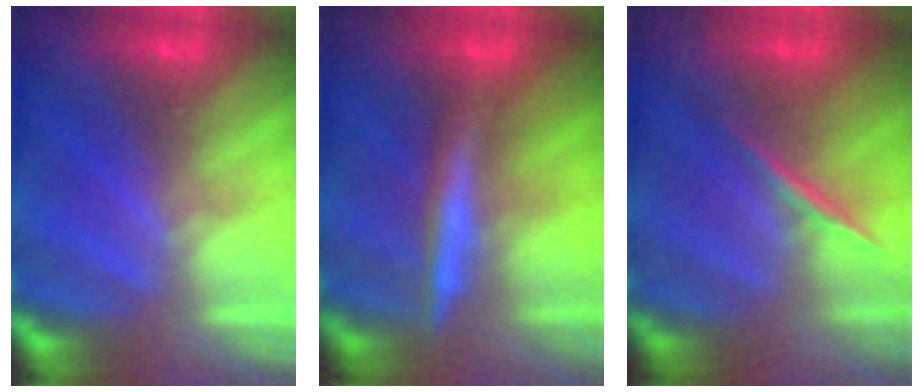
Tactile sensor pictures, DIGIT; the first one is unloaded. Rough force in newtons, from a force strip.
{"total": 2.9}
{"total": 2.0}